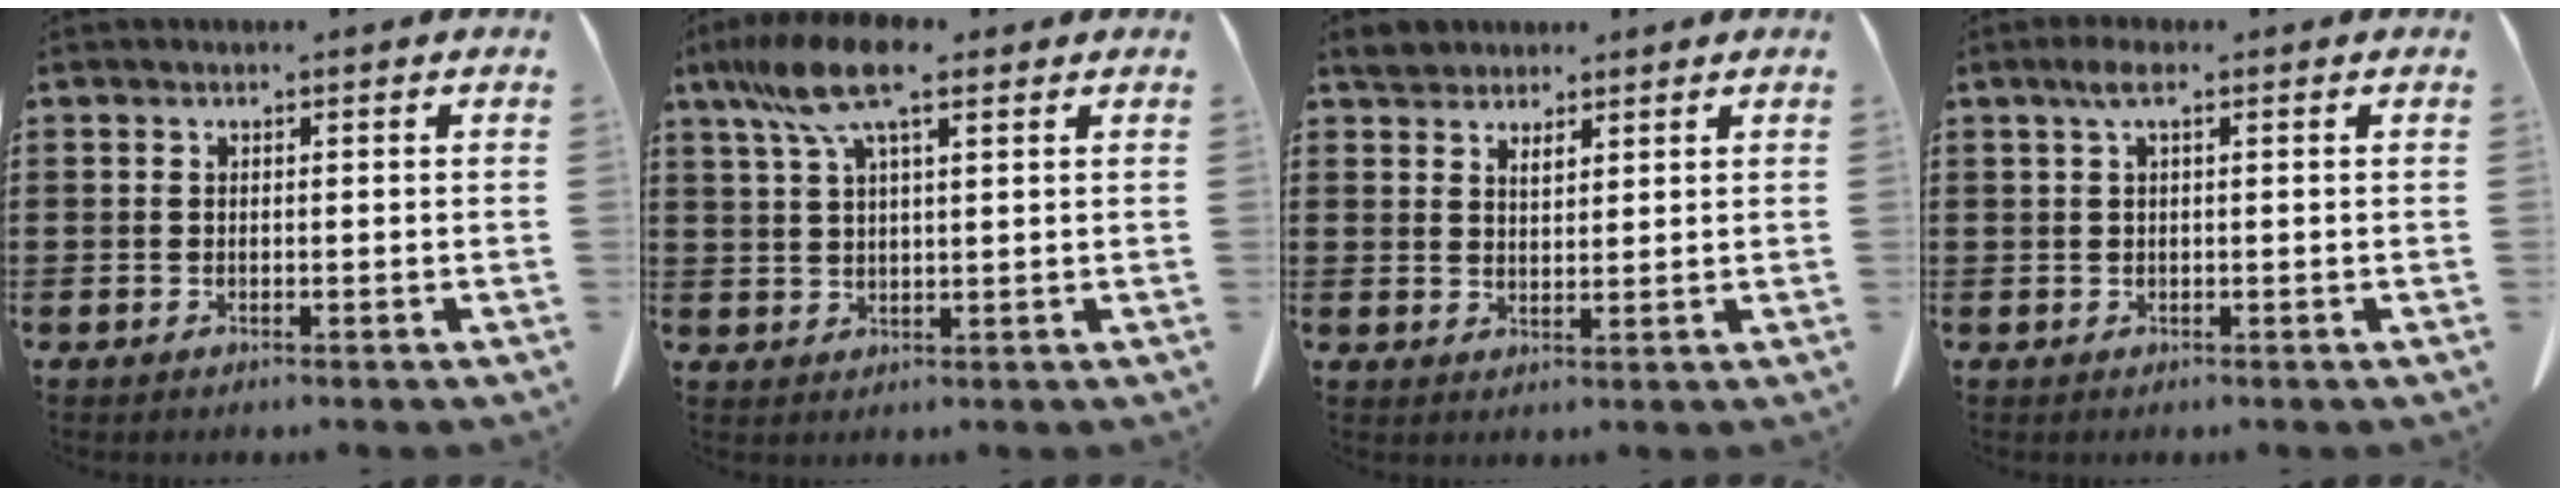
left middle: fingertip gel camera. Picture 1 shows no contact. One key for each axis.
{"total": 9.8, "fx": 5.9, "fy": 2.5, "fz": 7.4, "tx": -0.161, "ty": -0.006, "tz": 0.104}
{"total": 3.1, "fx": 2.6, "fy": 1.4, "fz": 0.7, "tx": -0.022, "ty": 0.007, "tz": 0.050}
{"total": 2.4, "fx": 0.7, "fy": 0.5, "fz": 2.3, "tx": -0.045, "ty": 0.005, "tz": 0.011}